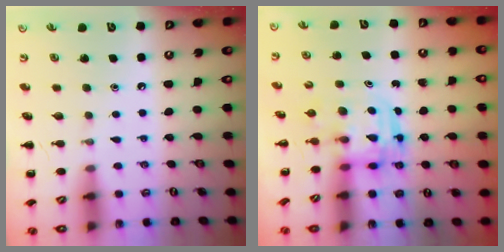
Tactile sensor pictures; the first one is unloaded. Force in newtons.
{"total": 3.0, "press": 3.0, "slide": 0.3}